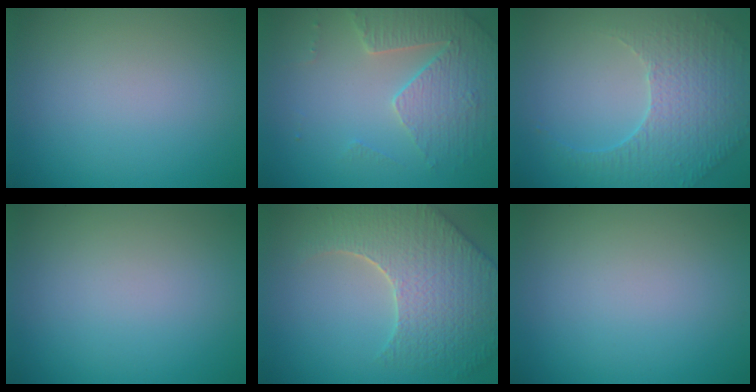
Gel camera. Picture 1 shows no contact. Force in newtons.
{"total": 3.7, "press": 3.6, "slide": 0.8}
{"total": 5.1, "press": 3.7, "slide": 3.5}
{"total": 0.0}
{"total": 8.0, "press": 5.9, "slide": 5.4}
{"total": 0.0}